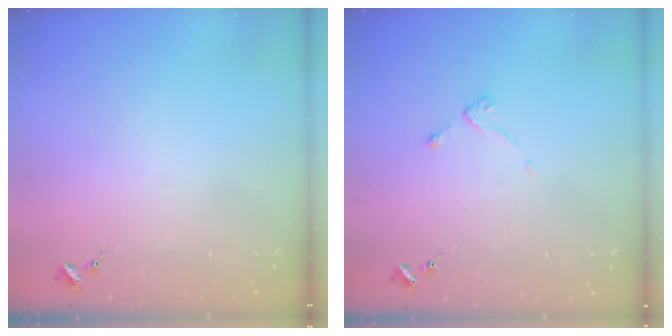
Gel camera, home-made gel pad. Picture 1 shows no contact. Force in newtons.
{"total": 2.7, "press": 2.6, "slide": 0.5}